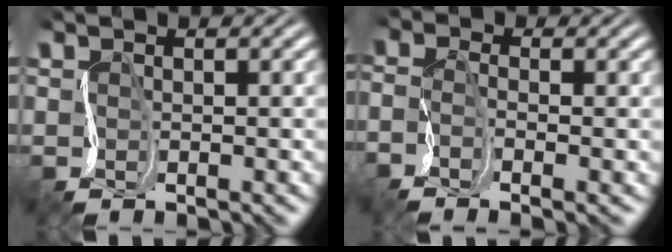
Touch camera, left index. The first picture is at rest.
{"total": 4.0, "force": [-2.7, 1.3, 2.6], "torque": [-0.068, -0.014, -0.044]}